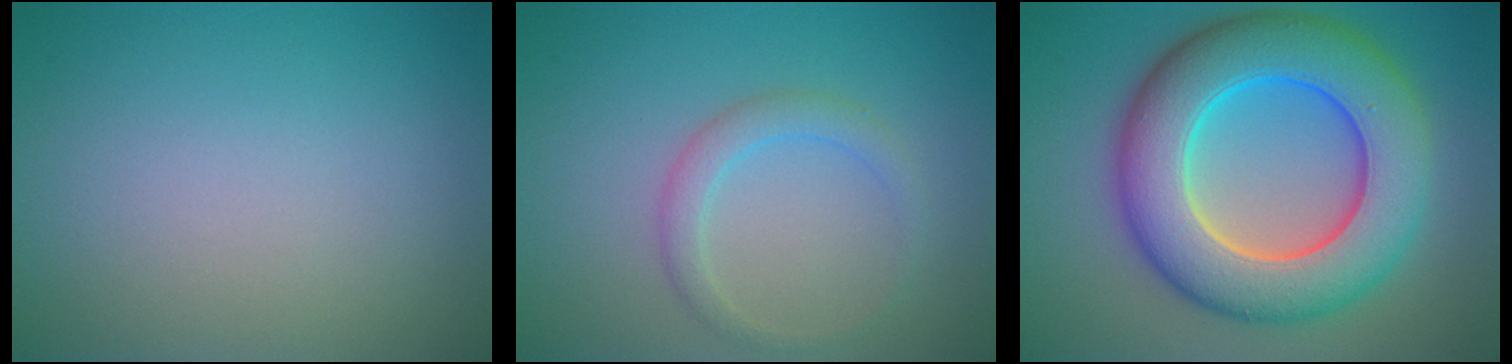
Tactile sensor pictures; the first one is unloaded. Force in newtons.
{"total": 2.1, "press": 2.1, "slide": 0.0}
{"total": 11.8, "press": 11.8, "slide": 0.3}